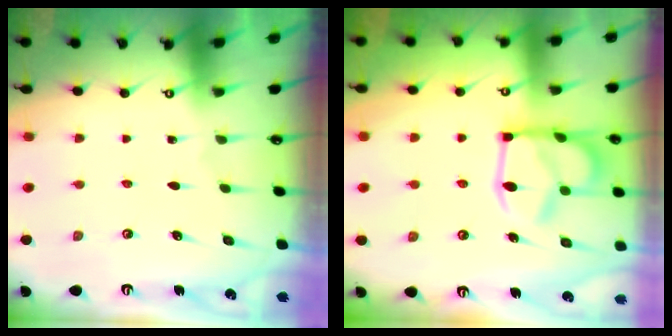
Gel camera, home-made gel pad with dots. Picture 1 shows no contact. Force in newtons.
{"total": 15.6, "press": 15.5, "slide": 1.3}